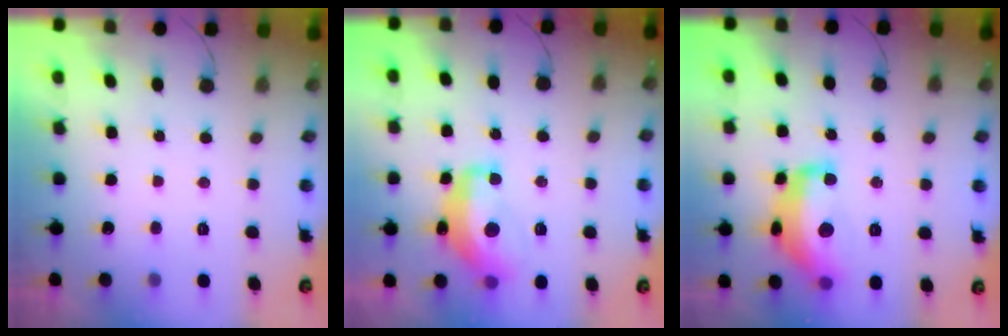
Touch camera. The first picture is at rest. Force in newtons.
{"total": 13.7, "press": 13.7, "slide": 0.8}
{"total": 15.6, "press": 15.5, "slide": 1.0}